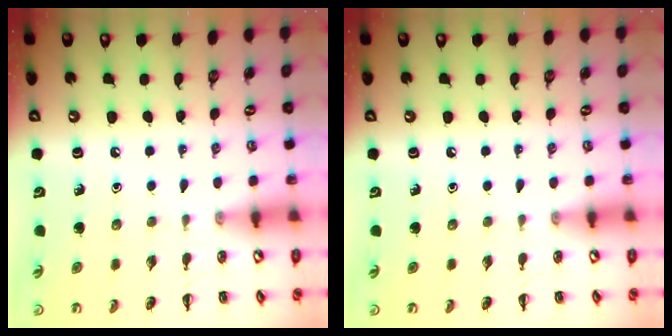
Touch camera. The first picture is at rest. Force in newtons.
{"total": 0.0}